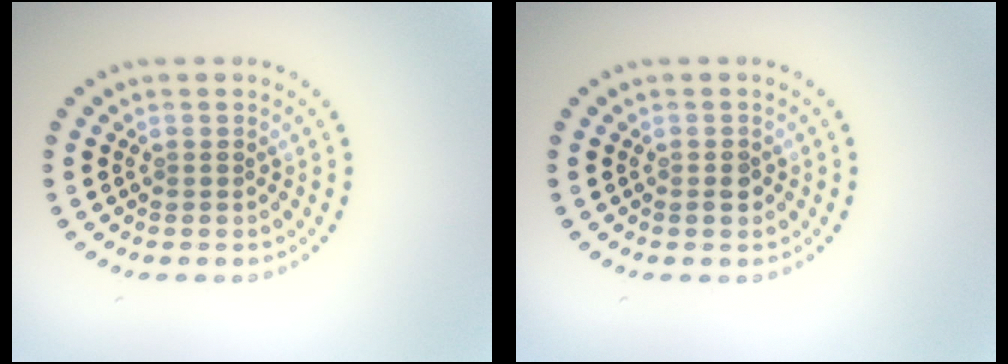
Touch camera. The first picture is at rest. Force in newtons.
{"total": 1.2, "press": 1.2, "slide": 0.3}